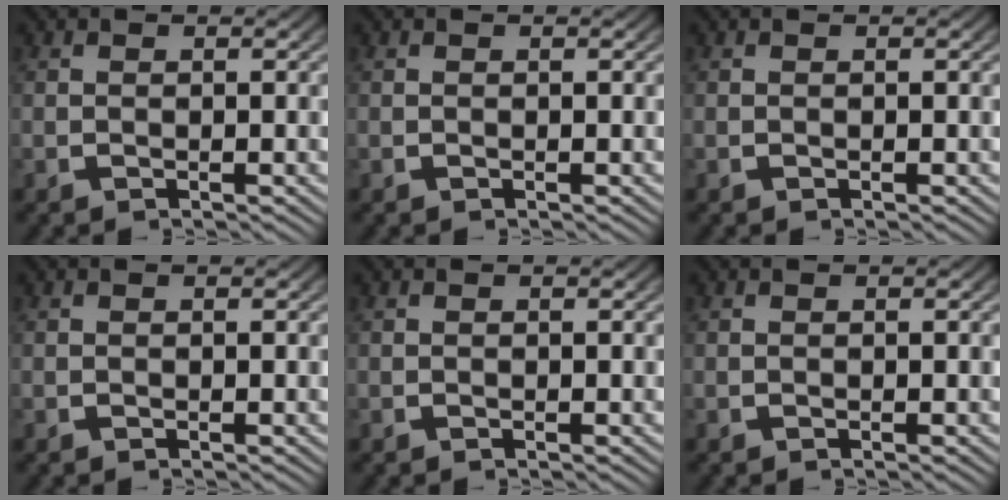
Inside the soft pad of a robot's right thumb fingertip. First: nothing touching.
{"total": 0.0}
{"total": 0.0}
{"total": 0.0}
{"total": 0.0}
{"total": 0.0}